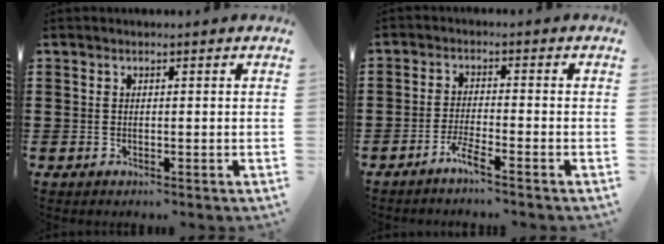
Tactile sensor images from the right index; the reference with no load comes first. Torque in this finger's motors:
{"motor_torque": [-1.14, 1.00, 0.08, 0.01]}